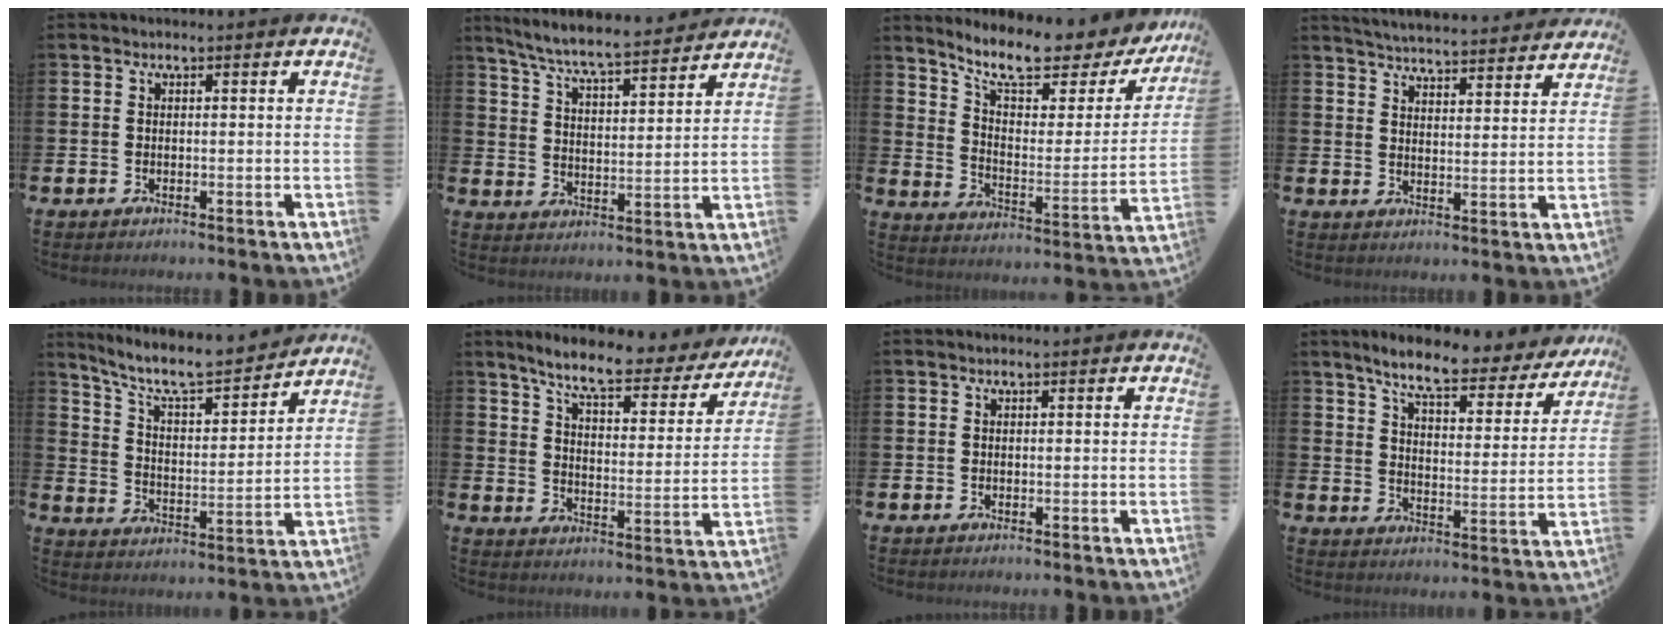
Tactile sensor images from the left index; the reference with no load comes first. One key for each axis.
{"total": 6.9, "fx": 6.5, "fy": 0.3, "fz": 2.3, "tx": -0.075, "ty": -0.044, "tz": 0.112}
{"total": 9.5, "fx": 8.3, "fy": 2.0, "fz": 4.1, "tx": -0.114, "ty": -0.056, "tz": 0.141}
{"total": 5.2, "fx": 5.2, "fy": 0.3, "fz": 0.4, "tx": -0.024, "ty": -0.040, "tz": 0.090}
{"total": 8.7, "fx": 7.9, "fy": 1.7, "fz": 3.2, "tx": -0.096, "ty": -0.055, "tz": 0.136}
{"total": 7.6, "fx": 6.6, "fy": 1.3, "fz": 3.5, "tx": -0.094, "ty": -0.041, "tz": 0.109}
{"total": 0.0}
{"total": 7.7, "fx": 6.7, "fy": 1.3, "fz": 3.5, "tx": -0.086, "ty": -0.041, "tz": 0.111}